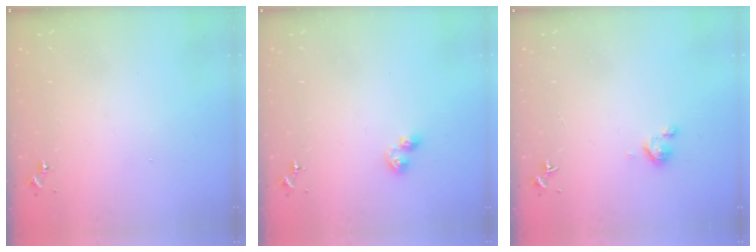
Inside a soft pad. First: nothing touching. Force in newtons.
{"total": 4.7, "press": 4.6, "slide": 0.6}
{"total": 2.9, "press": 2.9, "slide": 0.3}